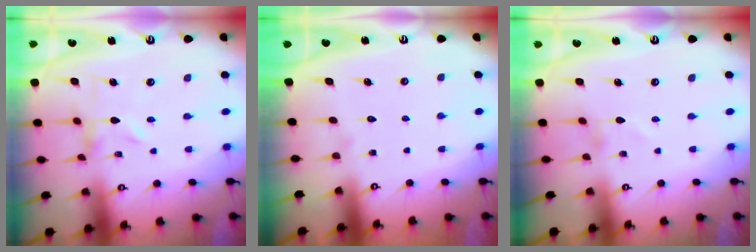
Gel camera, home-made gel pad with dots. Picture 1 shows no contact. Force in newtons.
{"total": 1.7, "press": 1.7, "slide": 0.1}
{"total": 0.0}